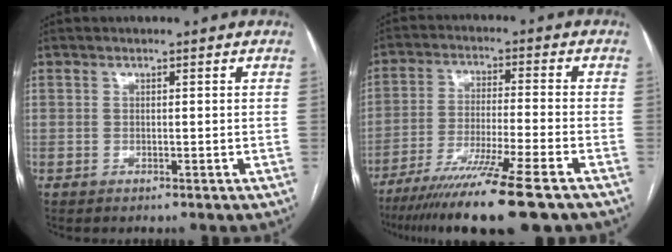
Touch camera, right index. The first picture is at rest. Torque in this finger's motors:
{"motor_torque": [0.84, -0.83, 0.81, 0.21]}